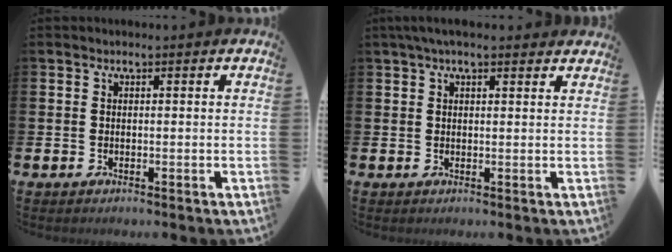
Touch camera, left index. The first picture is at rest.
{"total": 2.7, "force": [2.1, 0.6, 1.6], "torque": [-0.030, 0.002, 0.037]}